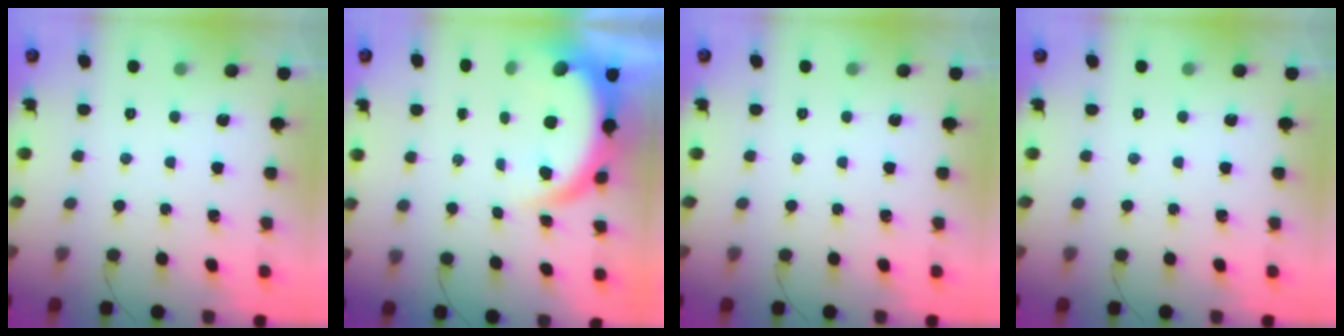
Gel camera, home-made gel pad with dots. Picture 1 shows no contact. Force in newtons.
{"total": 6.3, "press": 6.3, "slide": 0.6}
{"total": 0.0}
{"total": 0.0}